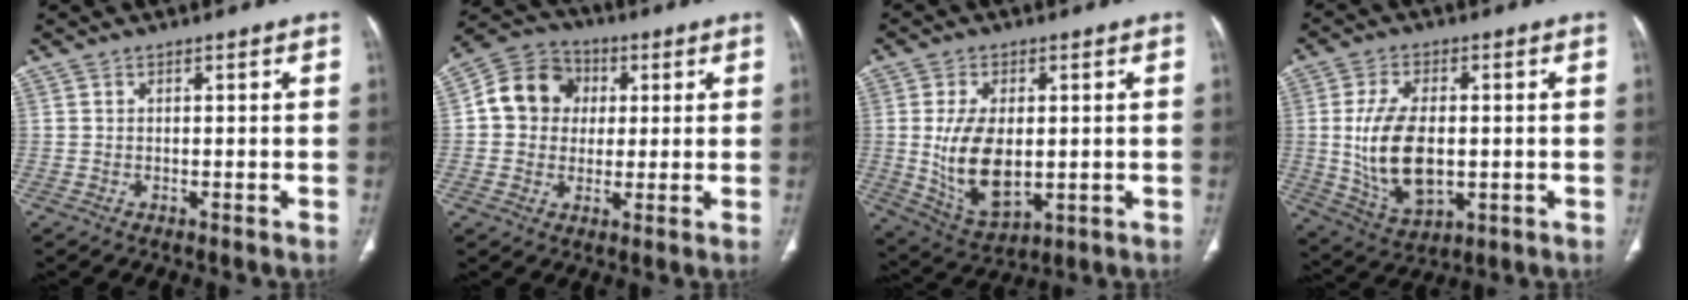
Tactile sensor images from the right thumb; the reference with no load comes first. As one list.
[{"total": 11.1, "force": [1.6, 9.8, 4.8], "torque": [-0.061, 0.015, 0.017]}, {"total": 12.9, "force": [-0.1, 7.3, 10.7], "torque": [-0.190, -0.013, 0.017]}, {"total": 13.9, "force": [-0.3, 7.9, 11.5], "torque": [-0.213, -0.008, 0.008]}]